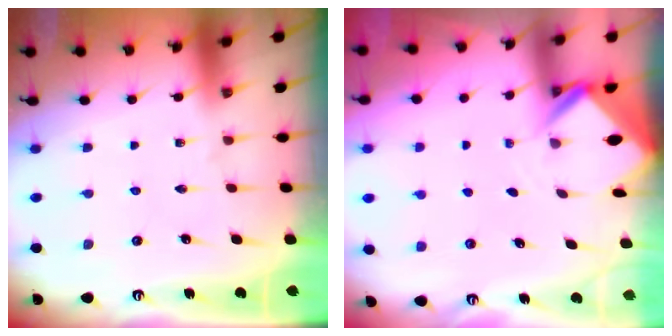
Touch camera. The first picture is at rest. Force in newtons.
{"total": 2.7, "press": 2.7, "slide": 0.2}